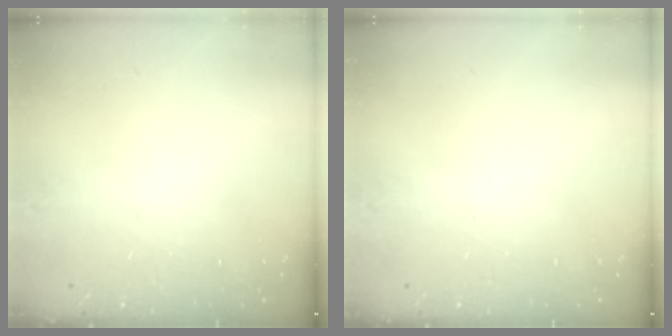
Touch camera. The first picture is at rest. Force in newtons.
{"total": 0.0}